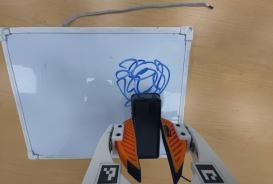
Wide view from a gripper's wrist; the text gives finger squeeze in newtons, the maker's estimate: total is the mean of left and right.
{"total": 8.4, "left": 7.8, "right": 9.1}